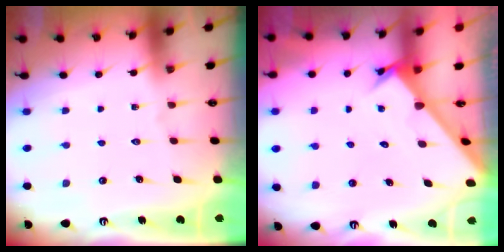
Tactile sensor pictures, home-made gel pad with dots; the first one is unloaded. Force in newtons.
{"total": 2.7, "press": 2.6, "slide": 0.2}